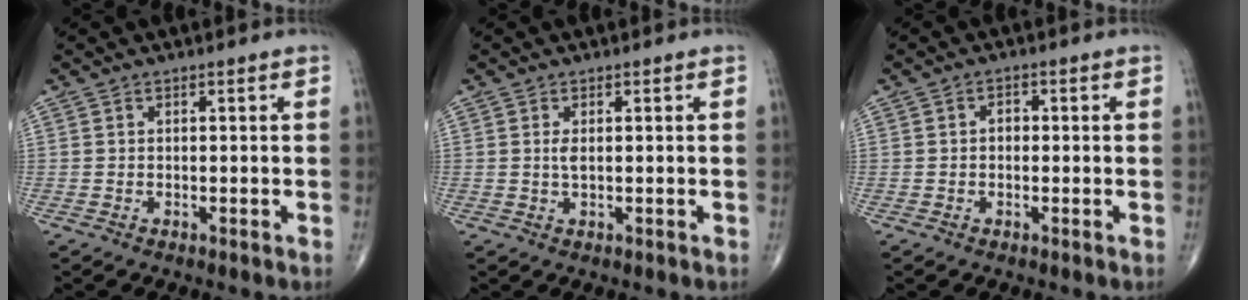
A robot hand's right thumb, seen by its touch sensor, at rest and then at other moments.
{"total": 1.5, "force": [0.3, 0.5, 1.4], "torque": [-0.027, -0.001, 0.010]}
{"total": 1.7, "force": [0.0, 1.3, 1.1], "torque": [-0.005, 0.007, -0.004]}